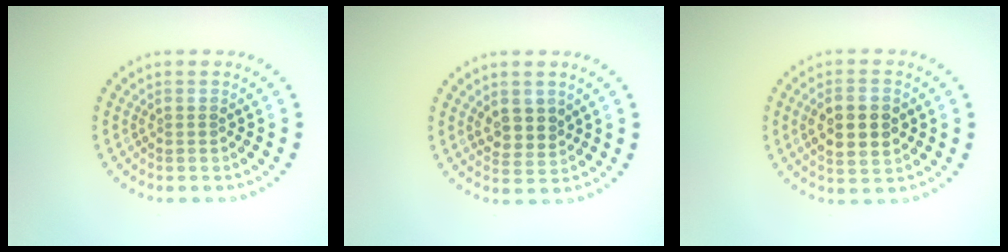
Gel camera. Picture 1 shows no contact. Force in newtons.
{"total": 2.5, "press": 2.3, "slide": 1.0}
{"total": 4.1, "press": 4.1, "slide": 0.3}